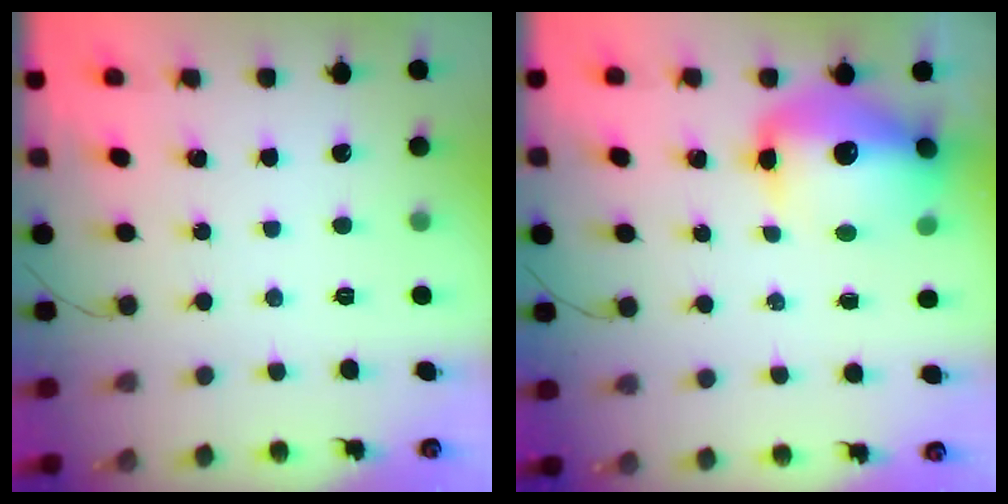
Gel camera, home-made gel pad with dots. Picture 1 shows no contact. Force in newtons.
{"total": 15.4, "press": 14.9, "slide": 3.8}